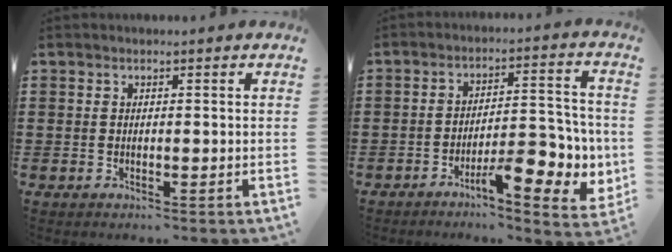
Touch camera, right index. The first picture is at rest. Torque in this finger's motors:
{"motor_torque": [2.14, 0.00, 0.78, 0.12]}